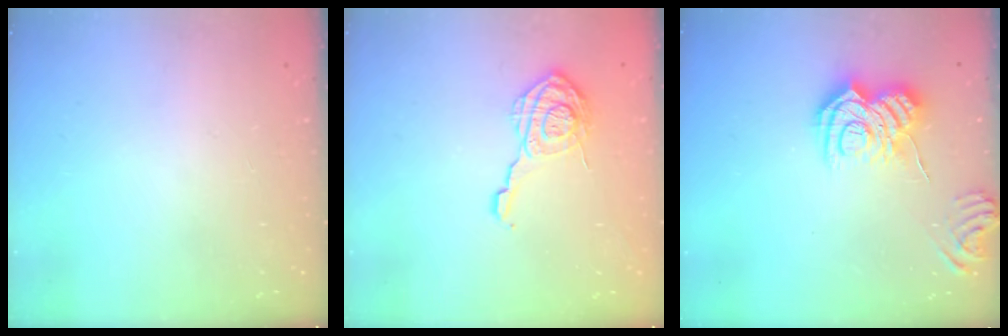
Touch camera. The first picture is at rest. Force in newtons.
{"total": 15.7, "press": 15.6, "slide": 0.9}
{"total": 13.1, "press": 13.1, "slide": 1.0}